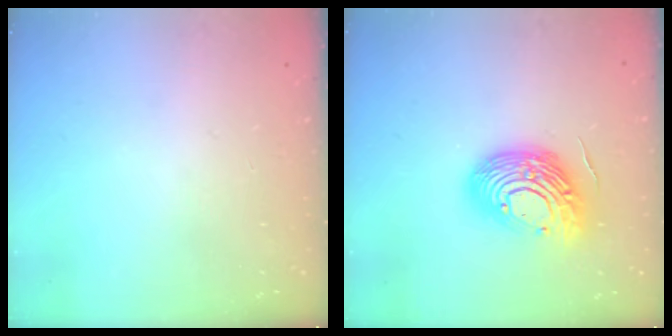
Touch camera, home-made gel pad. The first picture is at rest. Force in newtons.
{"total": 17.4, "press": 17.3, "slide": 2.1}